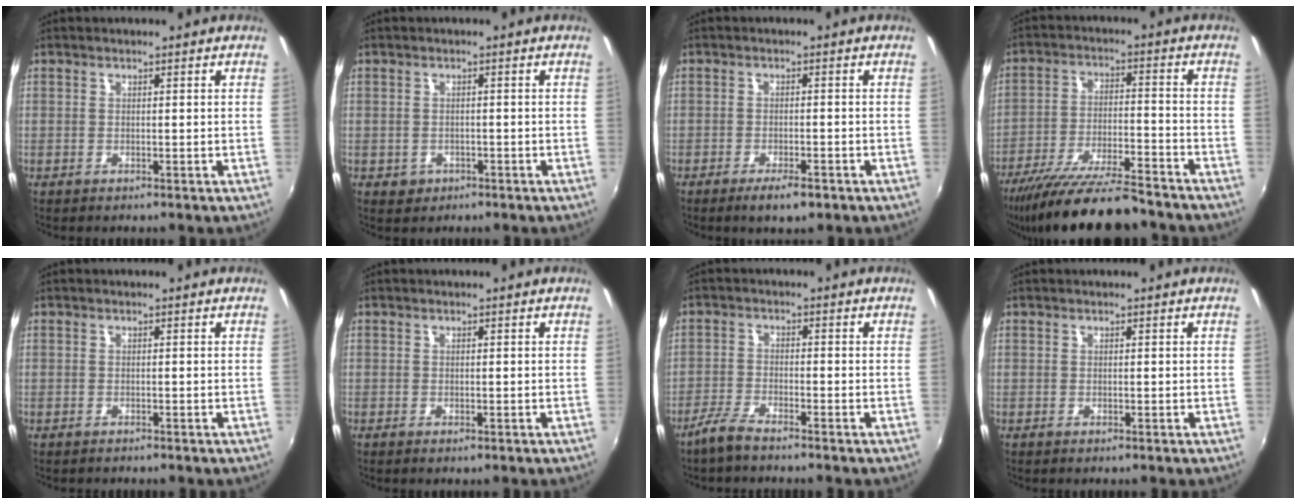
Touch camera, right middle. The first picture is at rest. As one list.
[{"total": 2.6, "force": [-1.0, 2.3, 0.8], "torque": [-0.020, -0.003, -0.011]}, {"total": 4.4, "force": [-3.0, 1.2, 3.1], "torque": [-0.068, -0.010, -0.049]}, {"total": 18.0, "force": [-15.5, 2.6, 8.8], "torque": [-0.177, -0.036, -0.249]}, {"total": 0.7, "force": [-0.6, 0.2, 0.1], "torque": [-0.004, -0.002, -0.011]}, {"total": 0.6, "force": [-0.4, 0.2, 0.3], "torque": [-0.006, -0.003, -0.007]}, {"total": 4.2, "force": [-3.6, 0.6, 2.1], "torque": [-0.062, -0.004, -0.076]}, {"total": 0.0}]